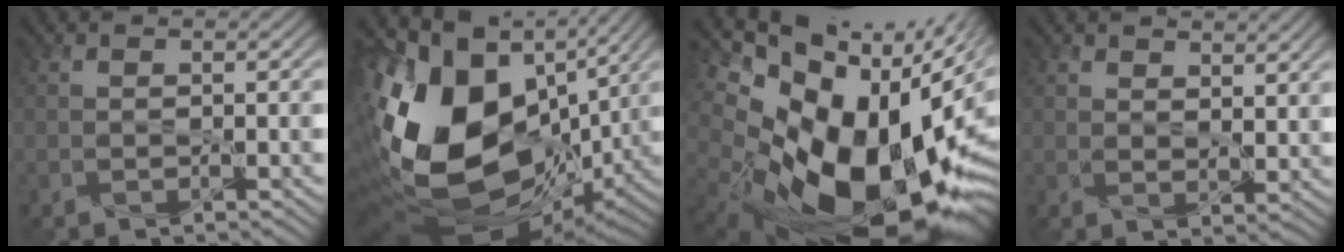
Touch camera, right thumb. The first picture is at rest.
{"total": 20.9, "force": [1.4, 13.3, 16.1], "torque": [-0.357, -0.029, 0.047]}
{"total": 21.4, "force": [1.1, 13.0, 17.0], "torque": [-0.293, -0.047, 0.055]}
{"total": 3.8, "force": [2.9, 1.7, 1.9], "torque": [-0.040, -0.003, 0.052]}